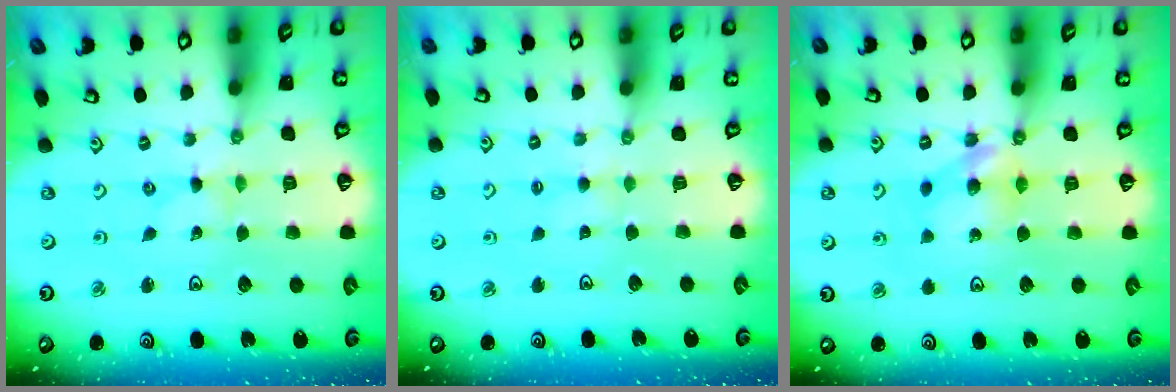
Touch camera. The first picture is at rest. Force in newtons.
{"total": 1.7, "press": 1.6, "slide": 0.4}
{"total": 8.5, "press": 8.4, "slide": 0.5}